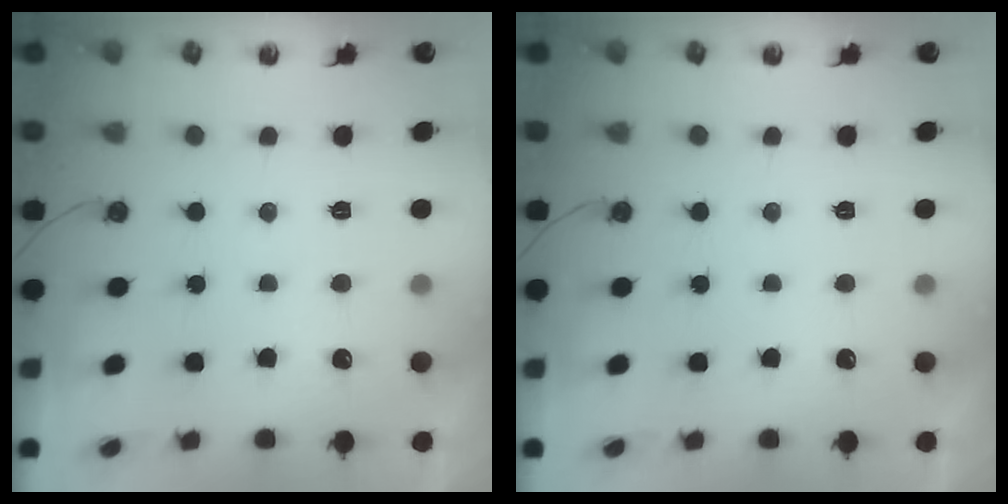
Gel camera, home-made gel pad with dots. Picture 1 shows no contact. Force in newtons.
{"total": 0.0}